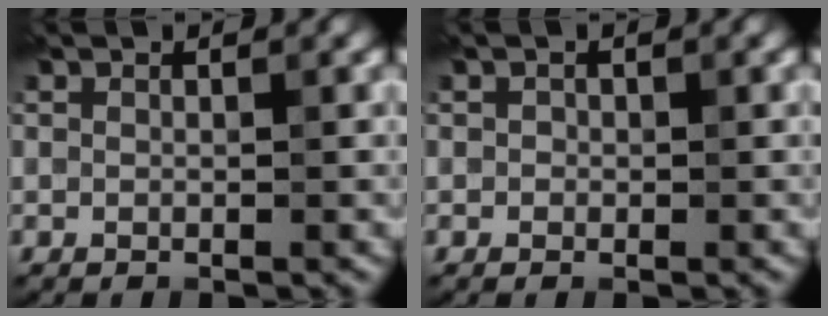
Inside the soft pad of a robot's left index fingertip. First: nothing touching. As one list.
[{"total": 0.6, "force": [-0.1, 0.6, 0.0], "torque": [0.004, 0.003, -0.003]}]